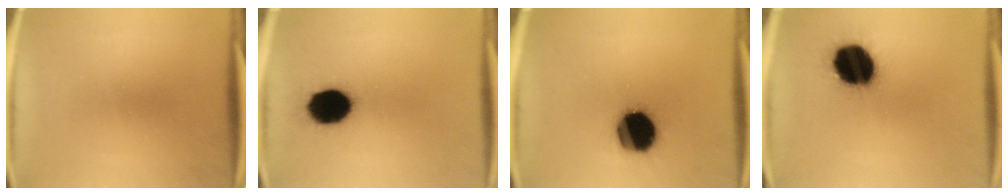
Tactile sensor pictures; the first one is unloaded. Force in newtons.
{"total": 14.1}
{"total": 18.9}
{"total": 19.4}